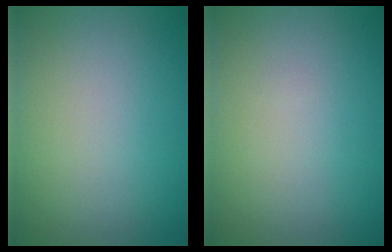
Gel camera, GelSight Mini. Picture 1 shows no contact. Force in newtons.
{"total": 0.0}